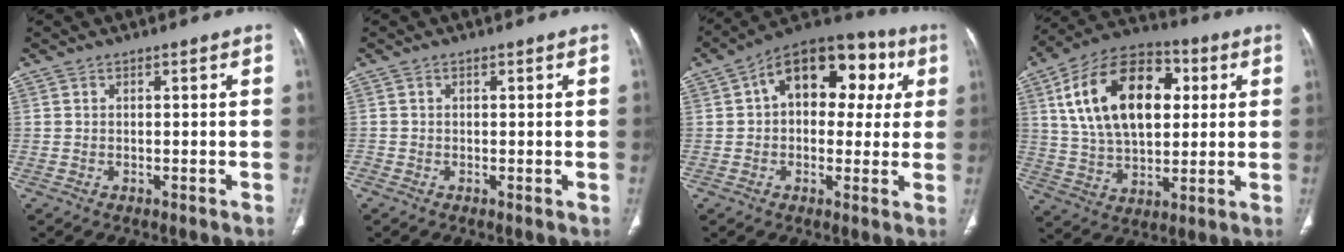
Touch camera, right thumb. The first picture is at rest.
{"total": 0.6, "force": [-0.2, 0.3, 0.4], "torque": [-0.007, -0.004, -0.010]}
{"total": 17.7, "force": [4.4, 11.4, 12.7], "torque": [-0.126, 0.036, 0.053]}
{"total": 22.1, "force": [5.6, 13.4, 16.7], "torque": [-0.264, 0.009, 0.093]}